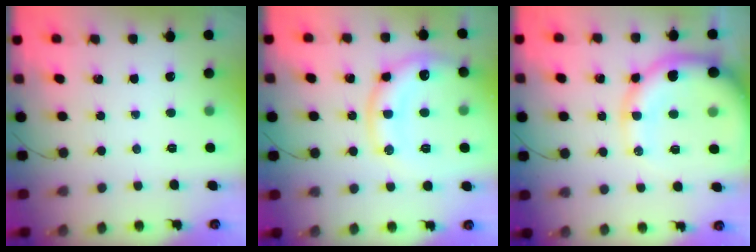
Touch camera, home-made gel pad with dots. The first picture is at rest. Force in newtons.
{"total": 14.7, "press": 14.6, "slide": 1.5}
{"total": 15.2, "press": 14.6, "slide": 4.2}